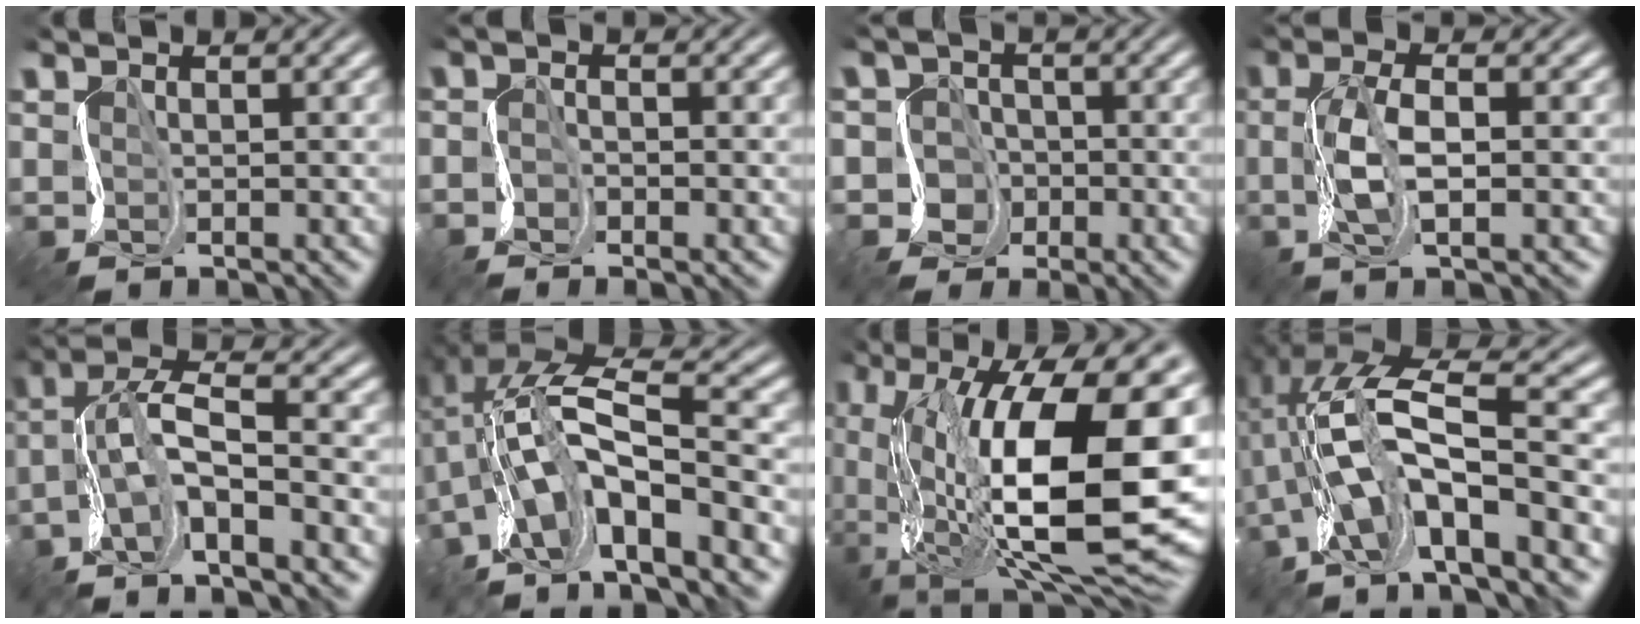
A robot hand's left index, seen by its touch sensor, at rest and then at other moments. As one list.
[{"total": 2.2, "force": [-2.2, -0.3, -0.3], "torque": [0.011, -0.016, -0.038]}, {"total": 3.6, "force": [-3.2, 1.6, 0.0], "torque": [0.014, -0.017, -0.054]}, {"total": 4.0, "force": [-1.9, 0.5, 3.4], "torque": [-0.064, -0.012, -0.035]}, {"total": 5.0, "force": [-2.9, 0.5, 4.1], "torque": [-0.065, -0.005, -0.059]}, {"total": 9.9, "force": [-4.6, 2.5, 8.4], "torque": [-0.135, -0.001, -0.086]}, {"total": 16.8, "force": [-3.1, 7.5, 14.7], "torque": [-0.240, -0.025, -0.052]}, {"total": 10.4, "force": [-3.9, 2.4, 9.3], "torque": [-0.160, -0.001, -0.072]}]